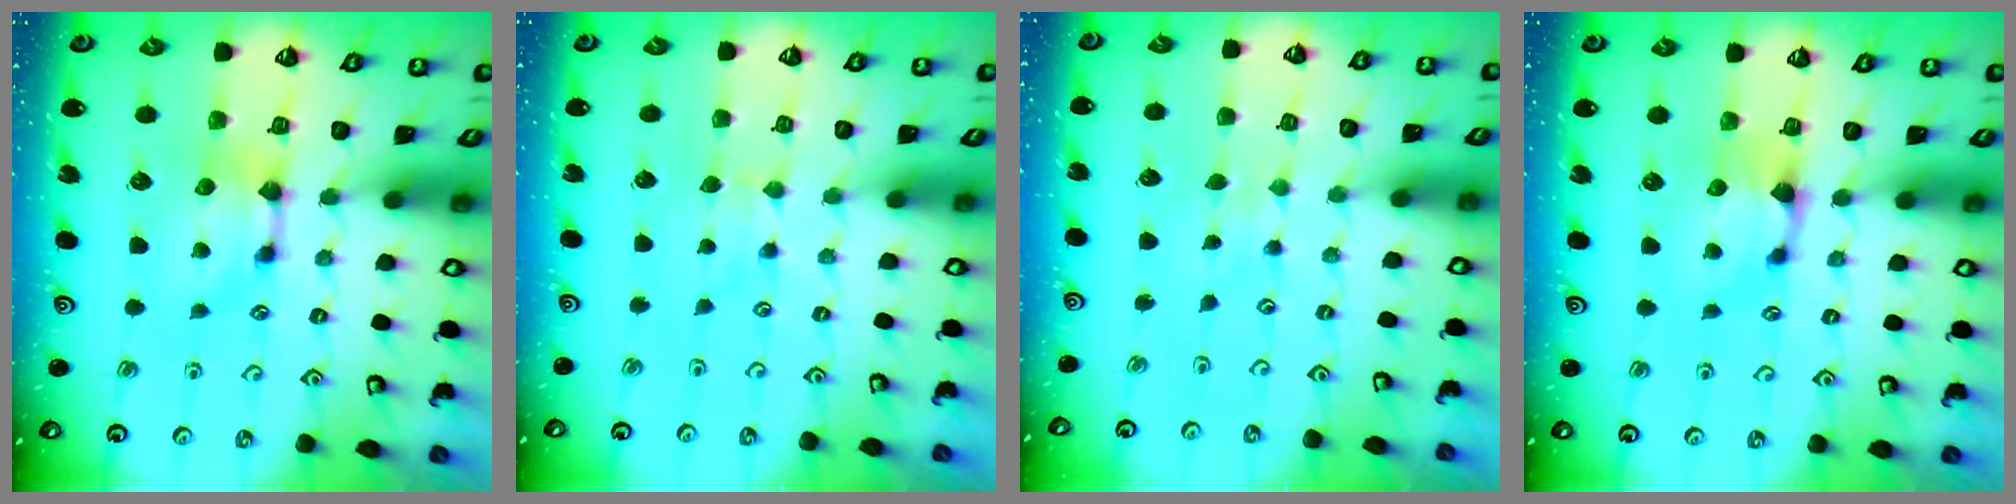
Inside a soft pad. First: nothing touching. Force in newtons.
{"total": 2.2, "press": 2.2, "slide": 0.5}
{"total": 4.9, "press": 4.9, "slide": 0.1}
{"total": 1.4, "press": 0.9, "slide": 1.0}